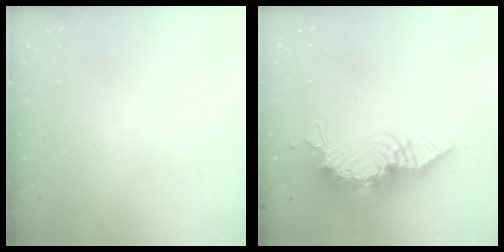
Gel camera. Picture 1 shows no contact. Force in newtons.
{"total": 18.1, "press": 18.0, "slide": 1.9}